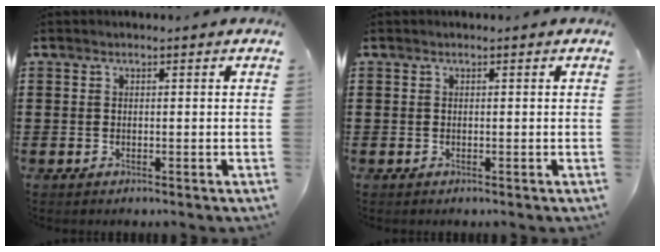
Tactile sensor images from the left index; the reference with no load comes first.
{"total": 0.0}